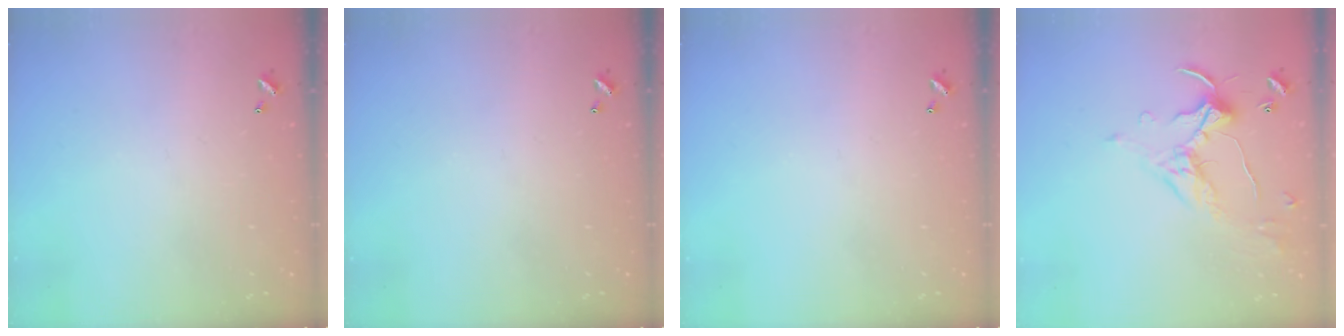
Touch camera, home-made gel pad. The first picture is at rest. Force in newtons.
{"total": 0.0}
{"total": 0.0}
{"total": 1.7, "press": 1.5, "slide": 0.8}